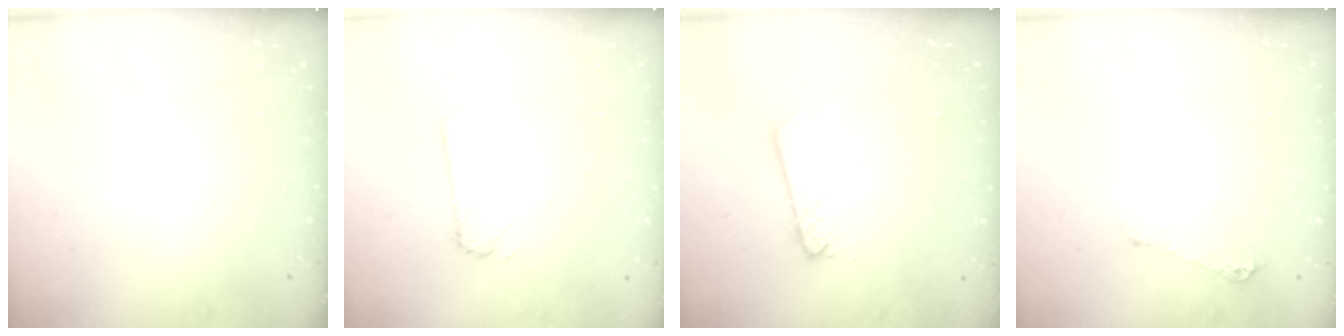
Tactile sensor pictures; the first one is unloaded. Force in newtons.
{"total": 2.2, "press": 2.2, "slide": 0.1}
{"total": 2.5, "press": 2.5, "slide": 0.1}
{"total": 5.3, "press": 5.2, "slide": 0.6}